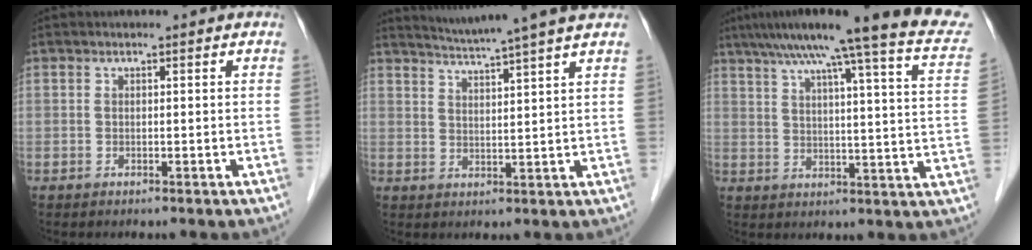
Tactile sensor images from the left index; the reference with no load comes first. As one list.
[{"total": 9.7, "force": [8.6, -1.7, 4.3], "torque": [-0.075, 0.004, 0.118]}, {"total": 24.0, "force": [19.0, 0.3, 14.5], "torque": [-0.219, -0.008, 0.232]}]